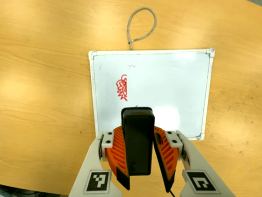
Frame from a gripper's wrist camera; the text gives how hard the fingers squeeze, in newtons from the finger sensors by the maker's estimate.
{"total": 10.3, "left": 9.5, "right": 11.1}